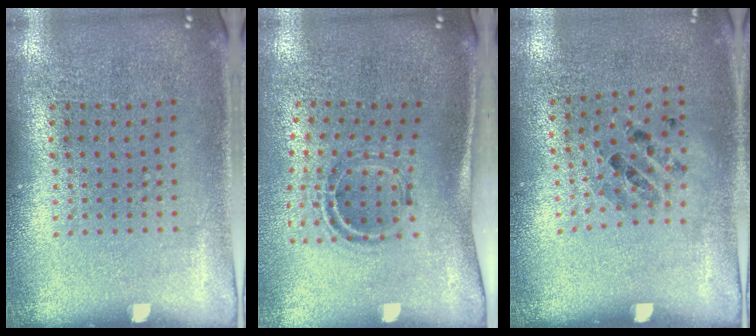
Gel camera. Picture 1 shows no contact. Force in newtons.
{"total": 1.1, "press": 1.0, "slide": 0.5}
{"total": 0.8, "press": 0.7, "slide": 0.4}